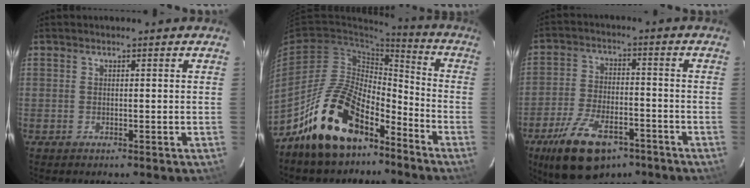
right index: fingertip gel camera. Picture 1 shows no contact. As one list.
[{"total": 18.0, "force": [-12.1, 8.7, 10.1], "torque": [-0.194, 0.026, -0.202]}, {"total": 15.1, "force": [-9.5, 7.2, 9.2], "torque": [-0.196, -0.018, -0.162]}]